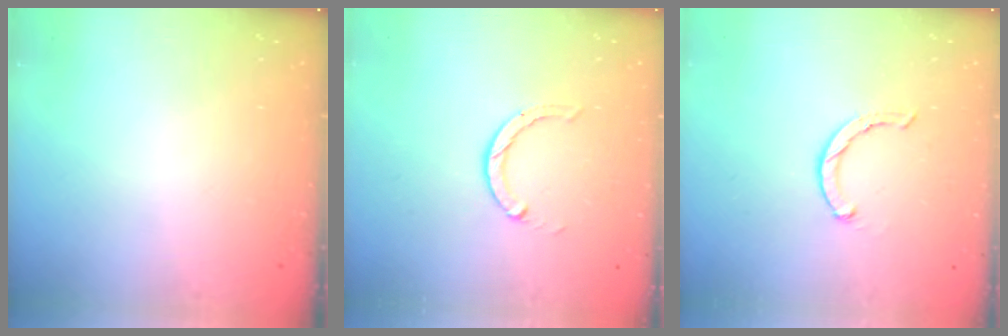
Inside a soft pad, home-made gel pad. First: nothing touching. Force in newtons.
{"total": 2.0, "press": 2.0, "slide": 0.3}
{"total": 1.8, "press": 1.8, "slide": 0.4}